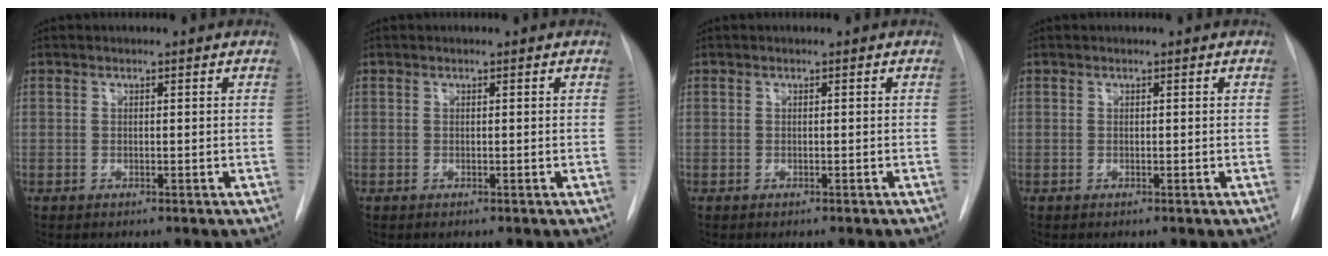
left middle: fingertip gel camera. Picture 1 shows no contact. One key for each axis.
{"total": 0.0}
{"total": 0.9, "fx": -0.9, "fy": 0.1, "fz": 0.3, "tx": -0.006, "ty": 0.000, "tz": -0.013}
{"total": 0.0}